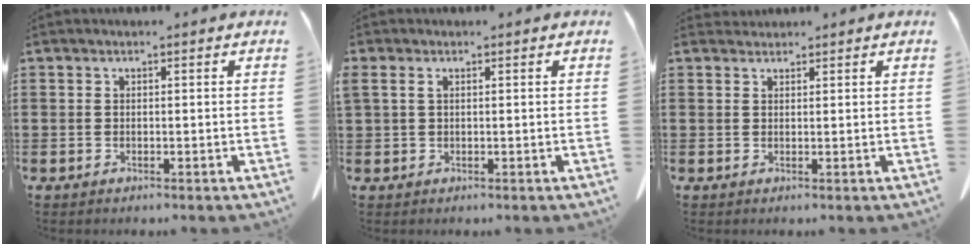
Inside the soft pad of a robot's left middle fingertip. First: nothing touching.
{"total": 1.3, "force": [0.4, 0.6, 1.2], "torque": [-0.026, 0.003, 0.007]}
{"total": 1.2, "force": [1.1, 0.3, -0.1], "torque": [-0.001, 0.000, 0.024]}